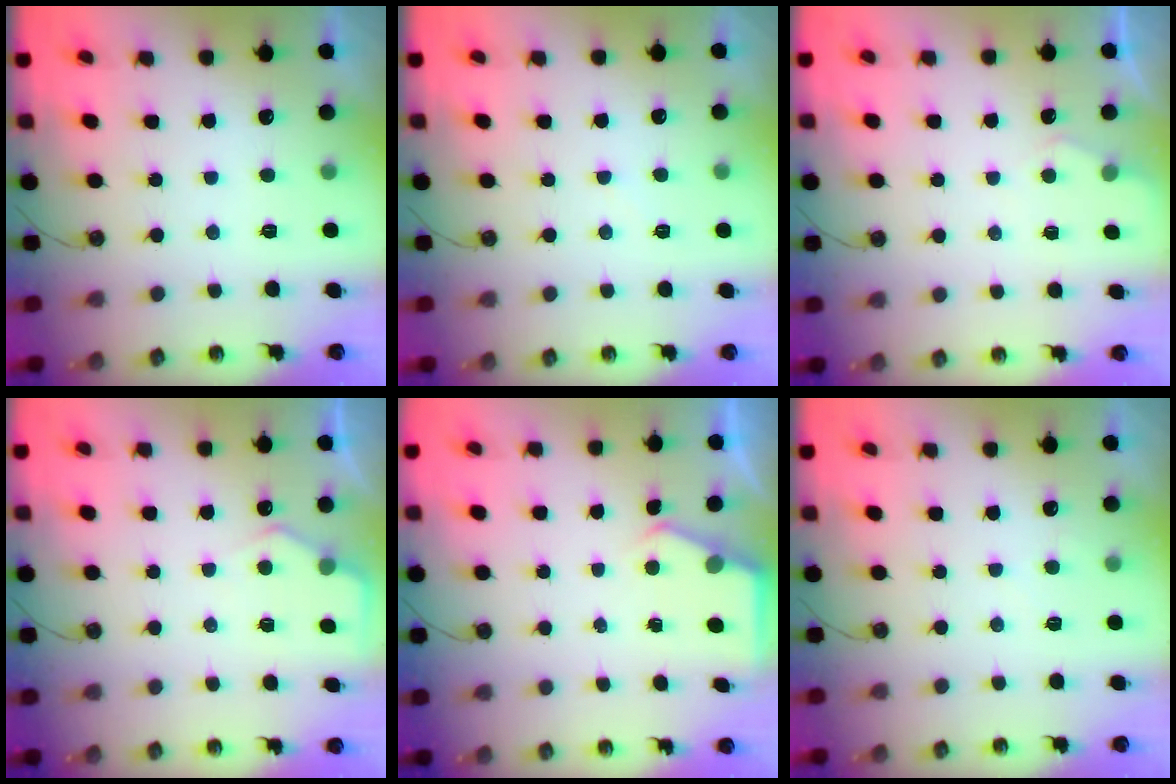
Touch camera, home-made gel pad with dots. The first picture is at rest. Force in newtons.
{"total": 3.9, "press": 3.9, "slide": 0.5}
{"total": 3.3, "press": 3.3, "slide": 0.5}
{"total": 4.7, "press": 4.6, "slide": 0.5}
{"total": 2.7, "press": 2.7, "slide": 0.5}
{"total": 1.9, "press": 1.9, "slide": 0.3}